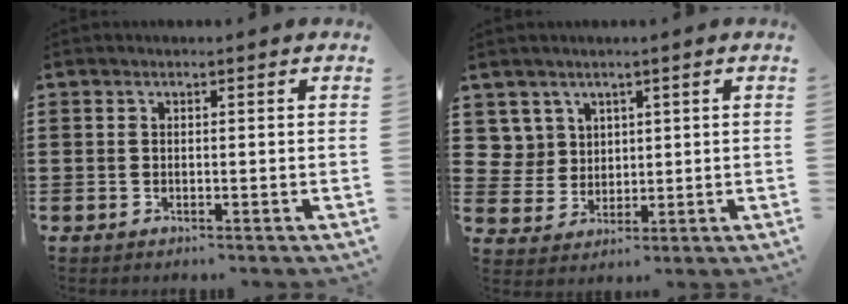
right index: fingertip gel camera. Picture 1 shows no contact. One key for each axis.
{"total": 4.7, "fx": 2.4, "fy": 4.0, "fz": 0.5, "tx": -0.033, "ty": 0.012, "tz": 0.045}